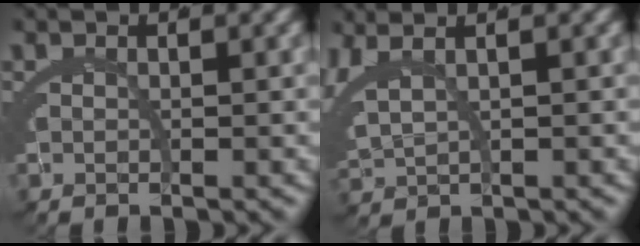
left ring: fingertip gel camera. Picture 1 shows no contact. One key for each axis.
{"total": 4.3, "fx": 2.6, "fy": 2.2, "fz": 2.7, "tx": -0.062, "ty": 0.017, "tz": 0.047}